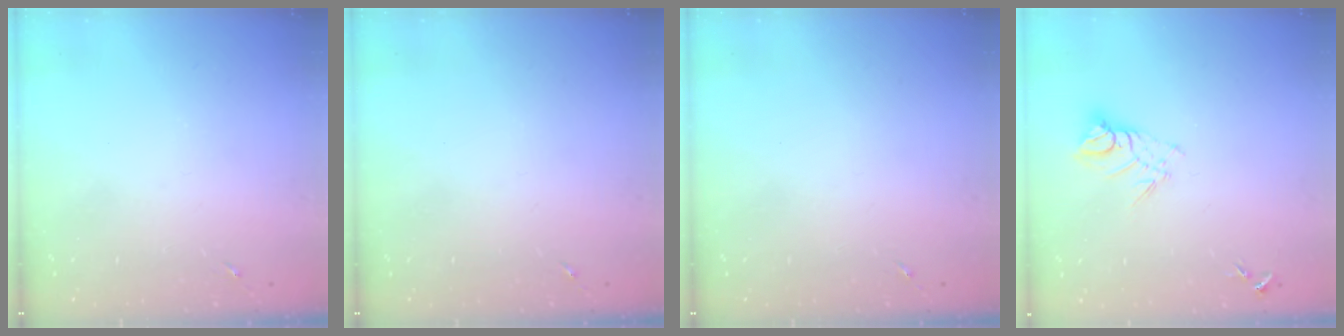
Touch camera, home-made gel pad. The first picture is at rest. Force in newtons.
{"total": 0.0}
{"total": 0.0}
{"total": 7.9, "press": 7.9, "slide": 0.5}